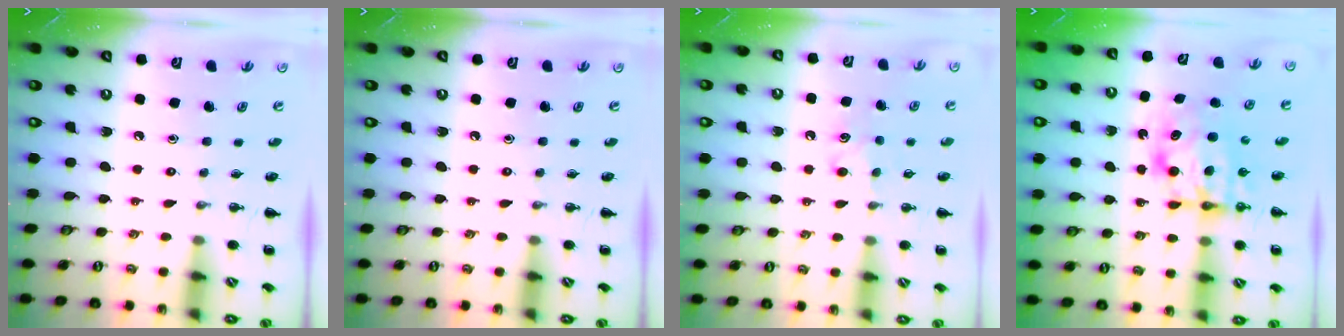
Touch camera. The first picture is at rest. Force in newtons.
{"total": 0.0}
{"total": 6.7, "press": 6.6, "slide": 1.5}
{"total": 7.1, "press": 7.1, "slide": 1.1}